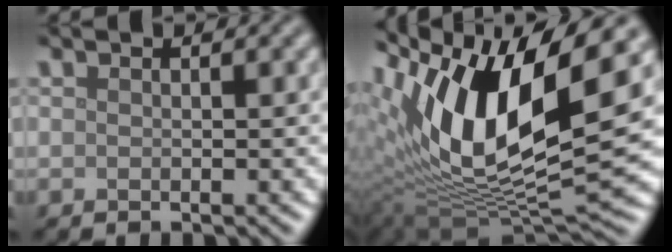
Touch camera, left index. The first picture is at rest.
{"total": 14.4, "force": [4.9, 5.3, 12.5], "torque": [-0.234, 0.002, 0.088]}